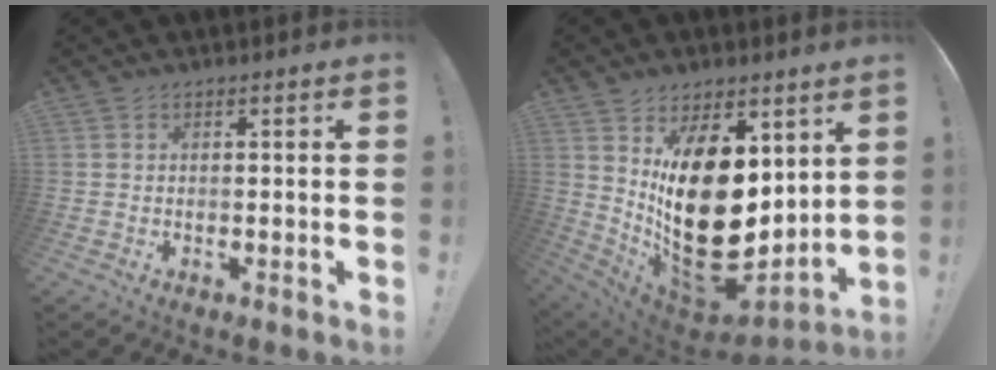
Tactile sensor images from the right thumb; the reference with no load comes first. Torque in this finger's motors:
{"motor_torque": [1.26, 3.75, 1.76, -1.01, 0.29]}